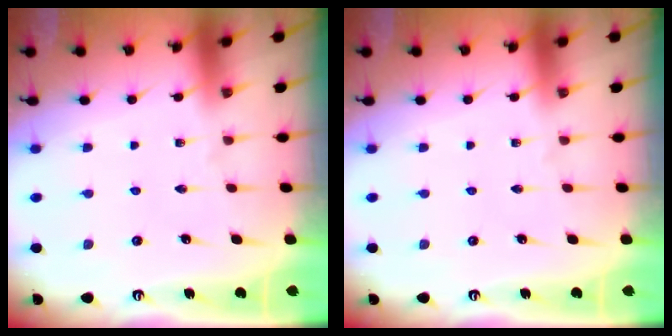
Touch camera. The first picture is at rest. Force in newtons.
{"total": 0.0}